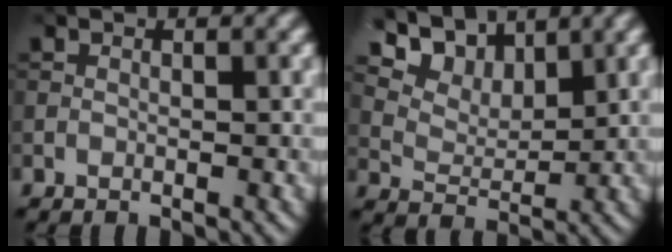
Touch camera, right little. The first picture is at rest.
{"total": 6.7, "force": [5.0, 3.2, 3.1], "torque": [-0.065, -0.001, 0.090]}